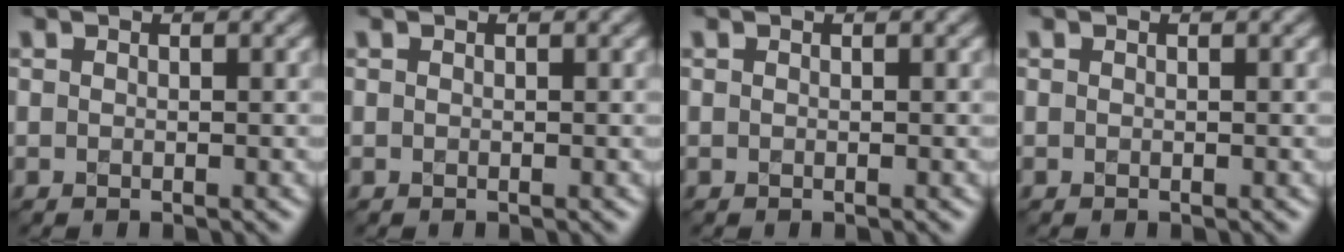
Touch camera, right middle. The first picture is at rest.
{"total": 0.0}
{"total": 0.0}
{"total": 0.0}